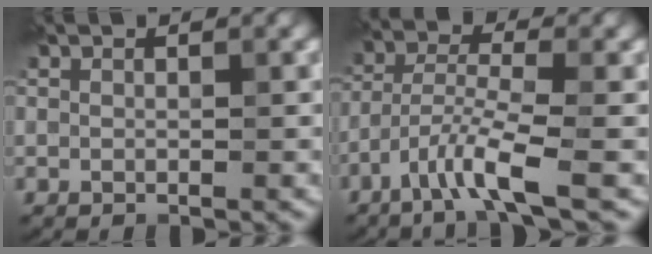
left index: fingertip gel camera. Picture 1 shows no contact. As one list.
[{"total": 4.5, "force": [-2.7, 0.7, 3.4], "torque": [-0.069, 0.001, -0.065]}]